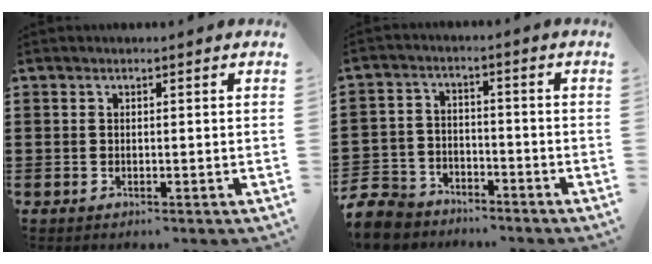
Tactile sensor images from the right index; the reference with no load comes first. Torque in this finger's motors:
{"motor_torque": [0.61, 0.76, -0.25, -0.21]}